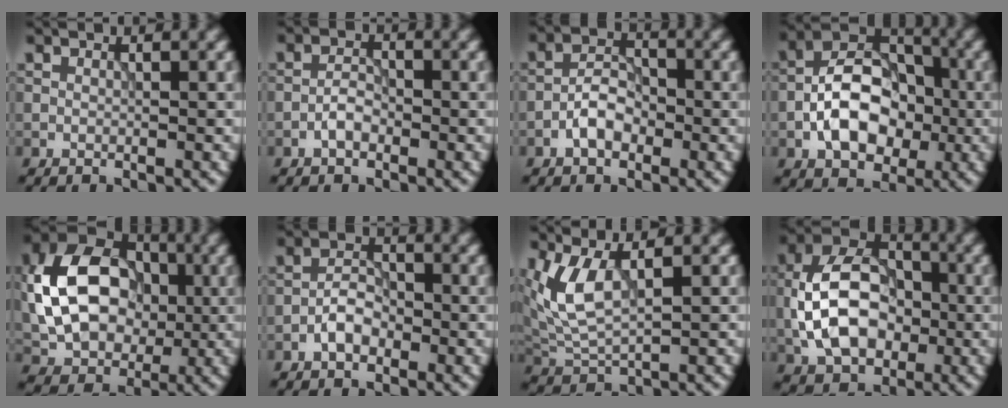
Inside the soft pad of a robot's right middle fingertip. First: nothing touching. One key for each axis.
{"total": 1.9, "fx": -1.0, "fy": 0.9, "fz": 1.3, "tx": -0.023, "ty": 0.007, "tz": -0.022}
{"total": 3.2, "fx": -1.5, "fy": 1.8, "fz": 2.2, "tx": -0.034, "ty": 0.012, "tz": -0.031}
{"total": 8.3, "fx": -2.1, "fy": 5.3, "fz": 5.9, "tx": -0.097, "ty": 0.017, "tz": -0.042}
{"total": 12.3, "fx": 0.4, "fy": 8.7, "fz": 8.7, "tx": -0.179, "ty": 0.012, "tz": 0.010}
{"total": 2.6, "fx": -1.3, "fy": 1.4, "fz": 1.8, "tx": -0.028, "ty": 0.010, "tz": -0.027}
{"total": 4.7, "fx": 1.6, "fy": 2.0, "fz": 3.9, "tx": -0.097, "ty": -0.002, "tz": 0.038}
{"total": 9.6, "fx": -1.4, "fy": 6.4, "fz": 7.0, "tx": -0.136, "ty": 0.021, "tz": -0.035}